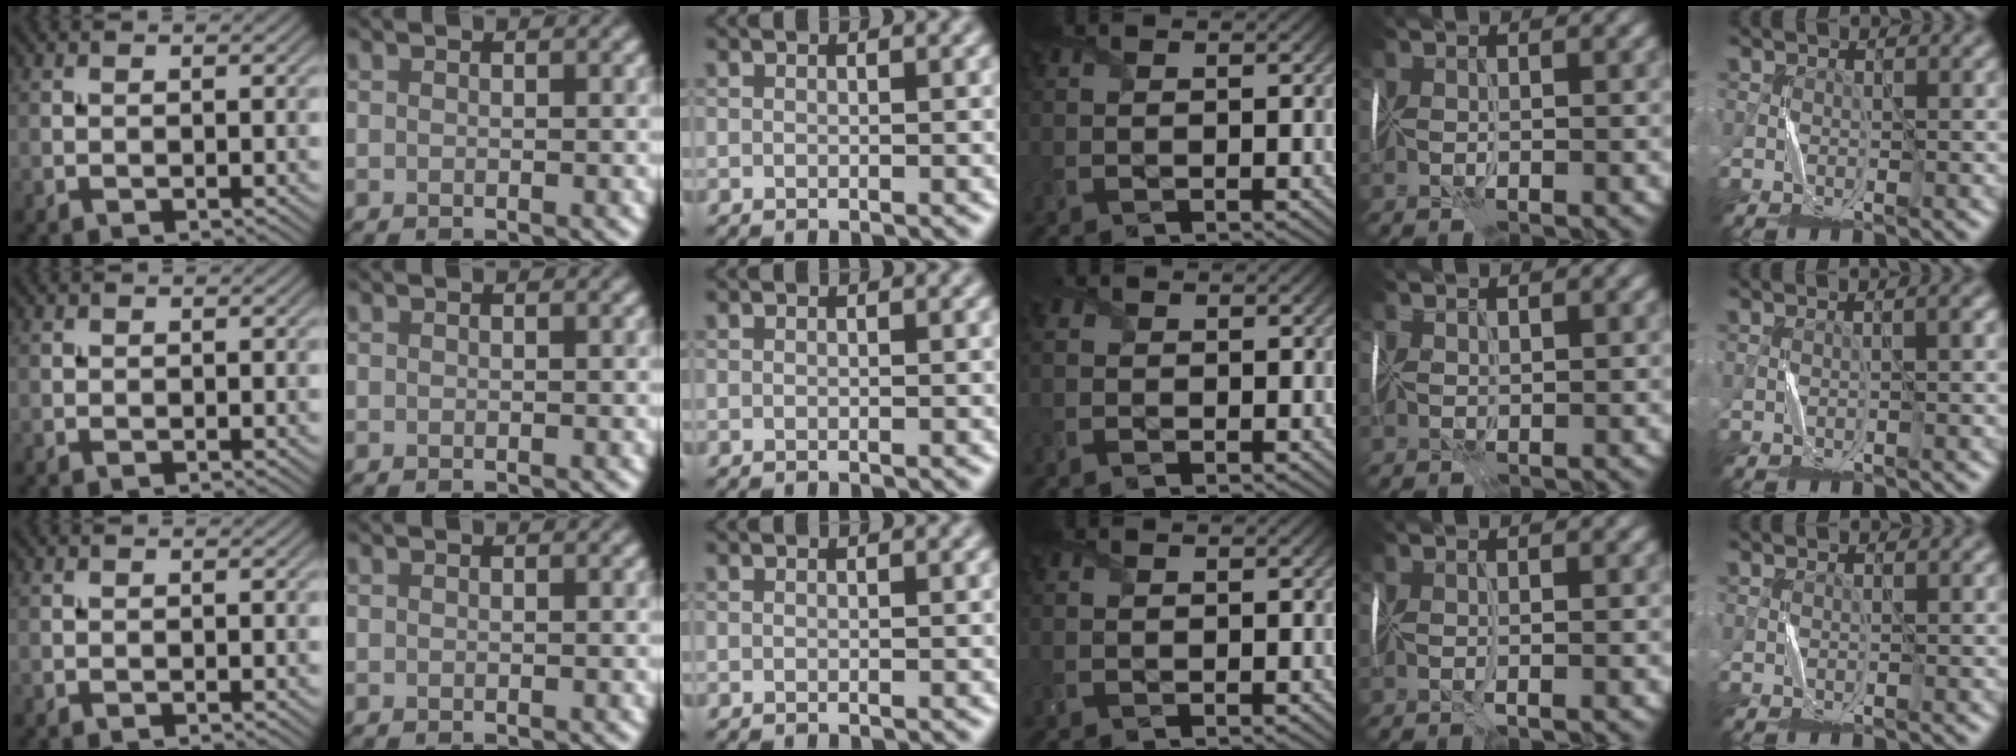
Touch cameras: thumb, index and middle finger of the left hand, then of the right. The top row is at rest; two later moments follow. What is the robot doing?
{"motion": "fold", "object": "handkerchief"}